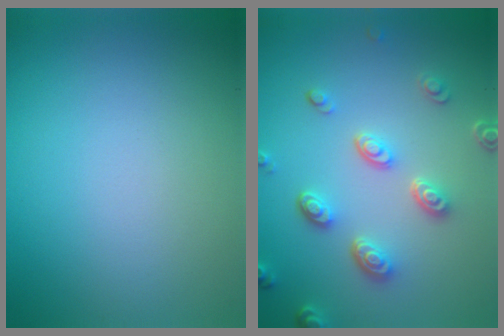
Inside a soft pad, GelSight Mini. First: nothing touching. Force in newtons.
{"total": 4.1, "press": 3.4, "slide": 2.3}